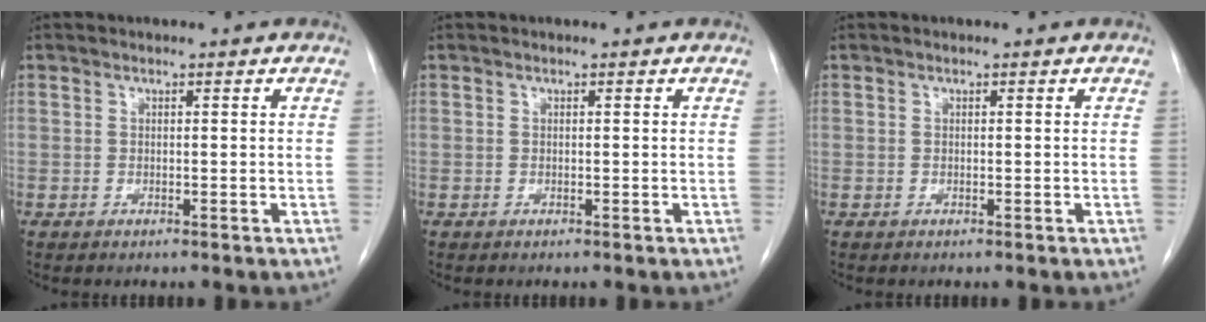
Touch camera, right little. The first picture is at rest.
{"total": 0.0}
{"total": 0.0}